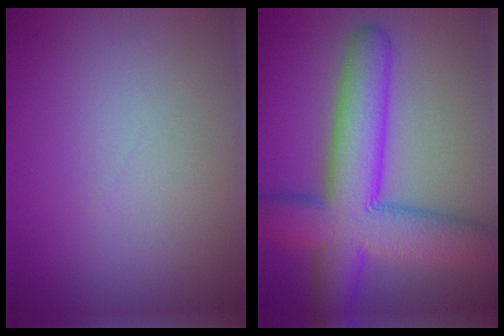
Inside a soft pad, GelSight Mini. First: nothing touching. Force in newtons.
{"total": 10.4, "press": 10.4, "slide": 0.2}